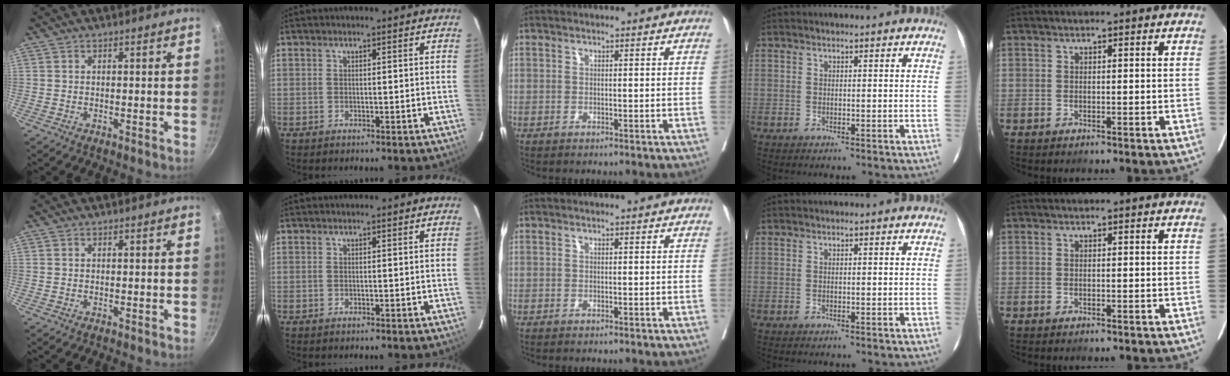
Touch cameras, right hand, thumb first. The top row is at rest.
{}